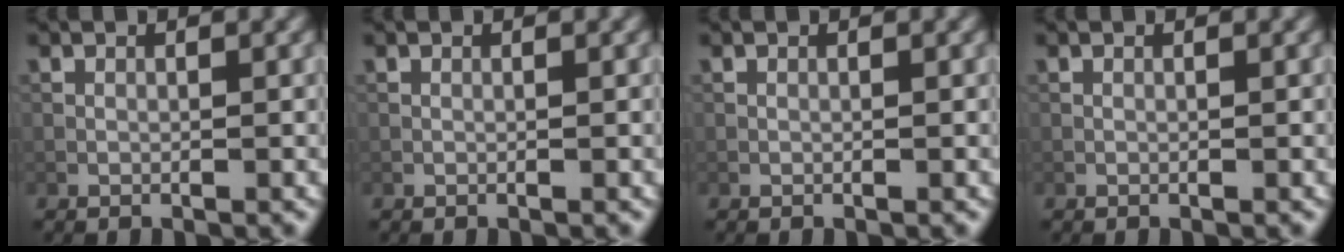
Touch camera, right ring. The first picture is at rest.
{"total": 0.0}
{"total": 0.0}
{"total": 0.0}